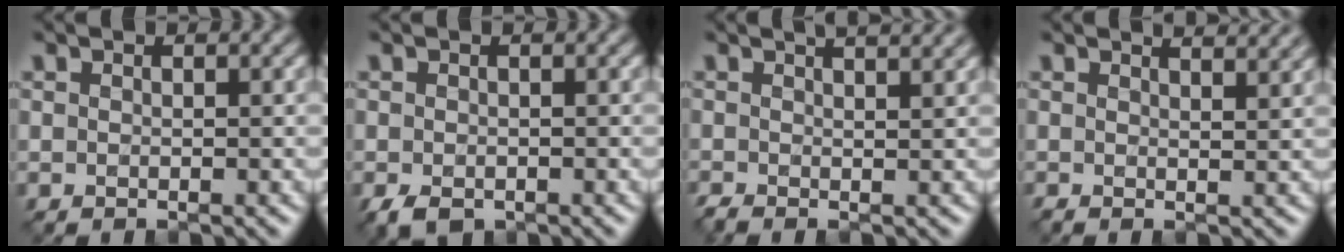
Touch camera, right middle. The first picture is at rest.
{"total": 2.0, "force": [-1.1, 1.2, 1.2], "torque": [-0.027, -0.008, -0.020]}
{"total": 3.5, "force": [1.2, 1.3, 3.0], "torque": [-0.023, 0.015, -0.001]}
{"total": 2.6, "force": [2.1, 0.8, 1.4], "torque": [-0.005, 0.007, 0.018]}